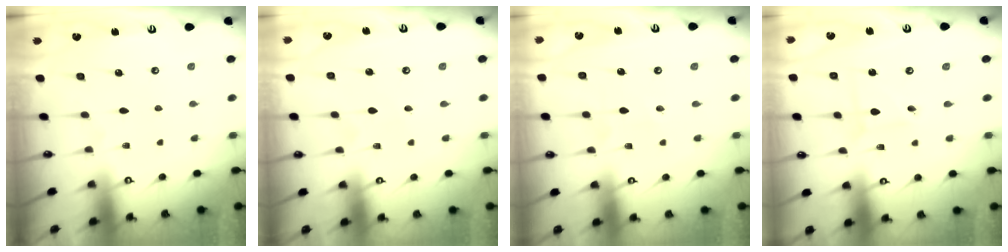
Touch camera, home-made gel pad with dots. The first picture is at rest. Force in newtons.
{"total": 2.5, "press": 2.5, "slide": 0.3}
{"total": 2.8, "press": 2.6, "slide": 0.9}
{"total": 2.8, "press": 2.8, "slide": 0.3}